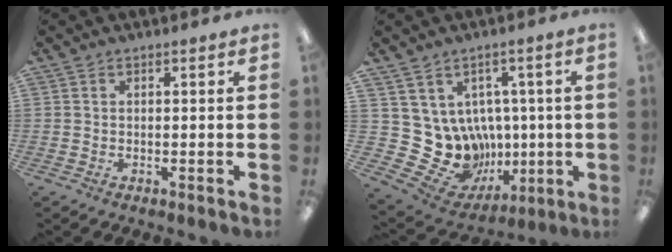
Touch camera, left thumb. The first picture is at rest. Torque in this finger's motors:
{"motor_torque": [-0.37, 0.48, -0.04, -0.08, 0.00]}